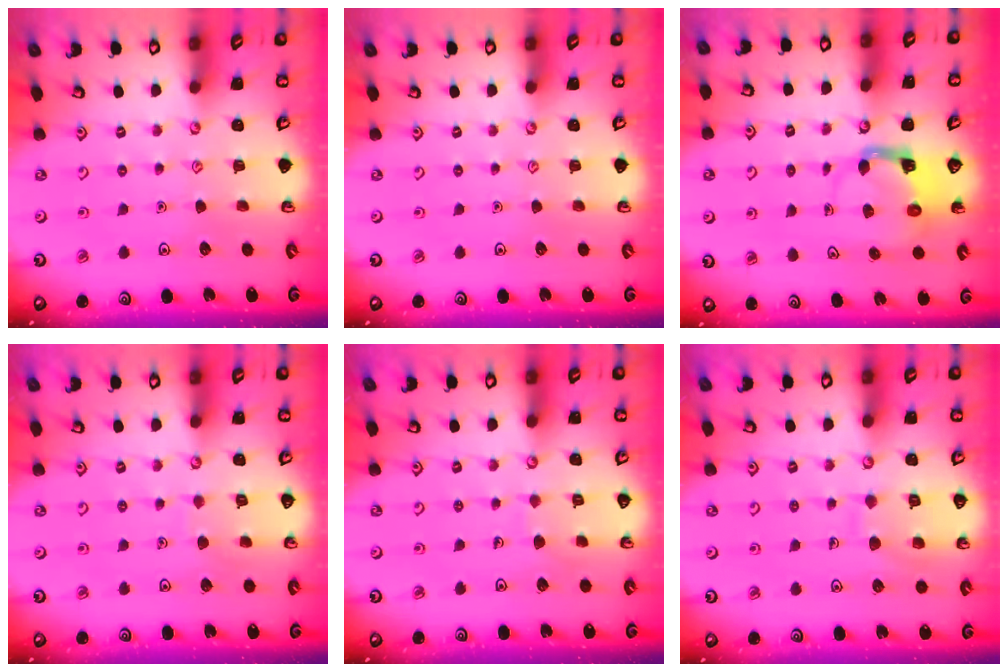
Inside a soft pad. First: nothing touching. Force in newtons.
{"total": 0.0}
{"total": 3.8, "press": 3.7, "slide": 0.6}
{"total": 4.7, "press": 4.7, "slide": 0.4}
{"total": 4.1, "press": 4.1, "slide": 0.2}
{"total": 9.1, "press": 9.1, "slide": 0.7}